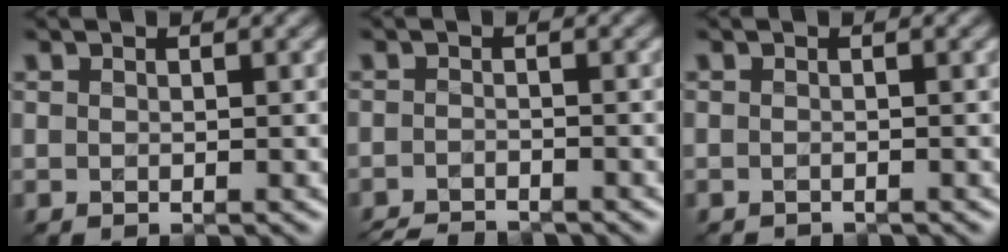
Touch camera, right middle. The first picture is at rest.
{"total": 3.0, "force": [-2.9, 0.5, 0.8], "torque": [-0.011, -0.007, -0.056]}
{"total": 1.0, "force": [-1.0, 0.1, 0.0], "torque": [0.003, -0.008, -0.017]}